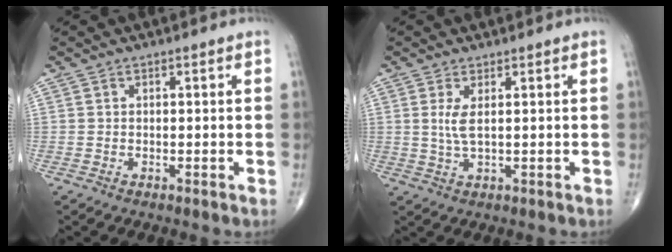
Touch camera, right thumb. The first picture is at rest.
{"total": 3.3, "force": [0.8, 0.8, 3.1], "torque": [-0.073, -0.008, 0.022]}